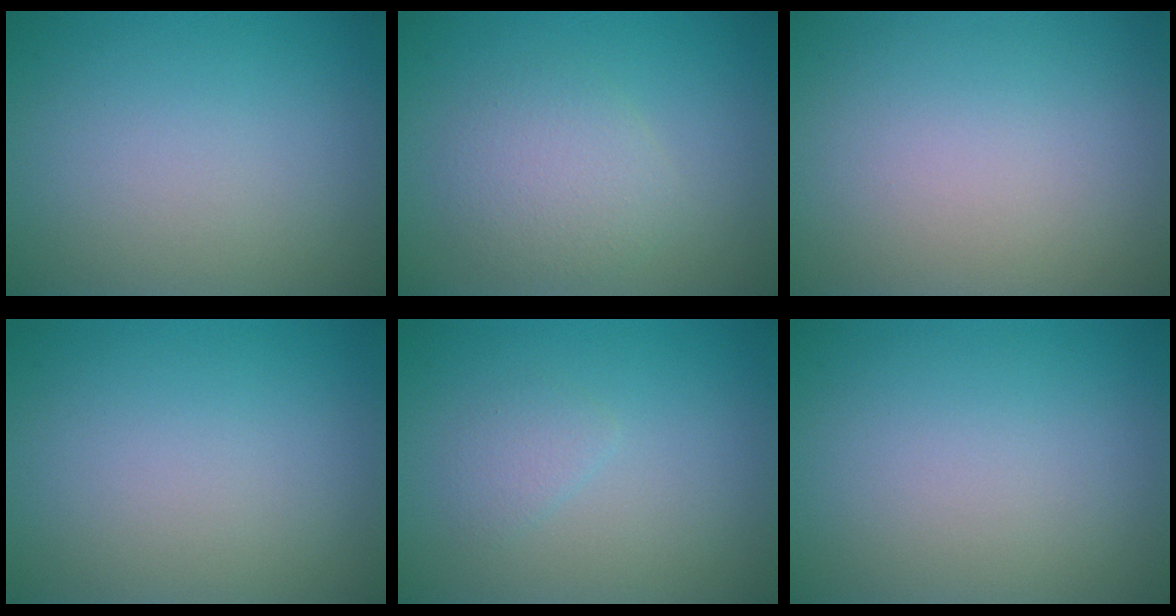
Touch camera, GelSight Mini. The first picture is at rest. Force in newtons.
{"total": 3.0, "press": 3.0, "slide": 0.0}
{"total": 0.0}
{"total": 0.0}
{"total": 1.3, "press": 1.3, "slide": 0.1}
{"total": 0.0}